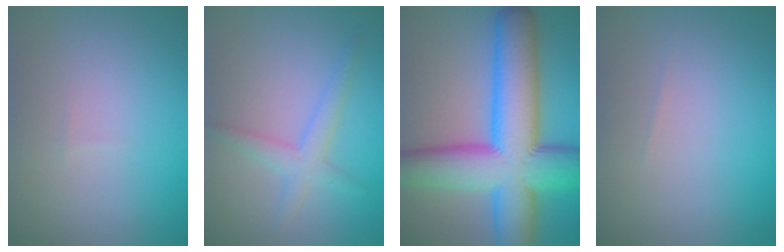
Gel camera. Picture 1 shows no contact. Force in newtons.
{"total": 2.4, "press": 2.4, "slide": 0.1}
{"total": 14.4, "press": 14.4, "slide": 0.3}
{"total": 0.0}